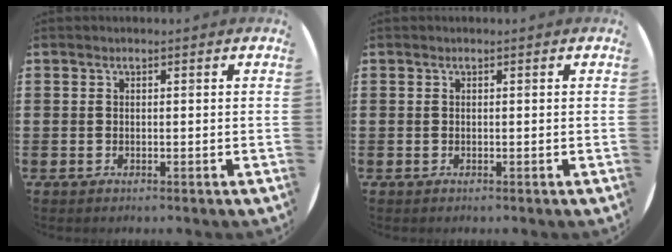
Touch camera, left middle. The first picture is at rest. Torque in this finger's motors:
{"motor_torque": [-0.01, 0.00, 0.00, 0.01]}